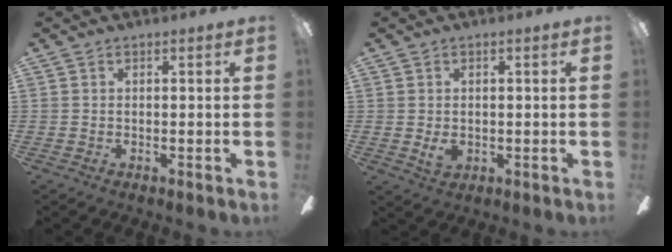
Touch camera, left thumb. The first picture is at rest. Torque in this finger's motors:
{"motor_torque": [0.48, 0.50, 0.30, -0.18, 0.02]}